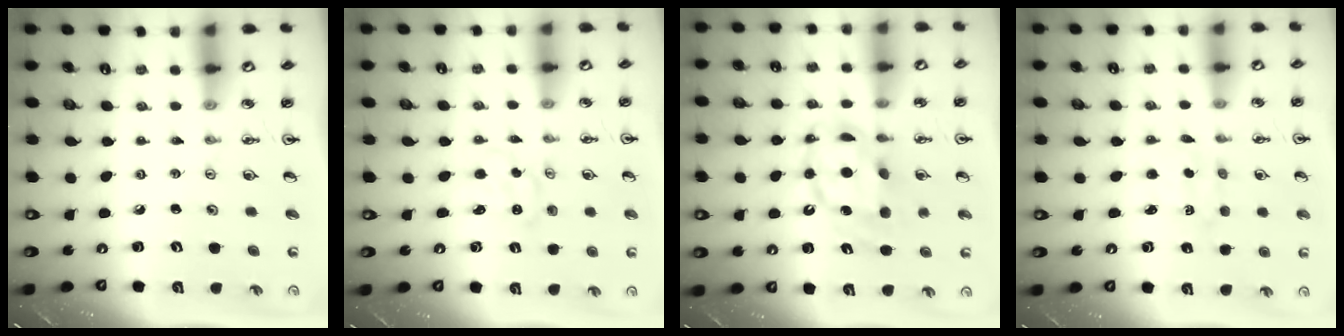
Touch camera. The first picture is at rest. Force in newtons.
{"total": 1.4, "press": 1.4, "slide": 0.3}
{"total": 12.0, "press": 12.0, "slide": 1.2}
{"total": 1.8, "press": 1.8, "slide": 0.5}